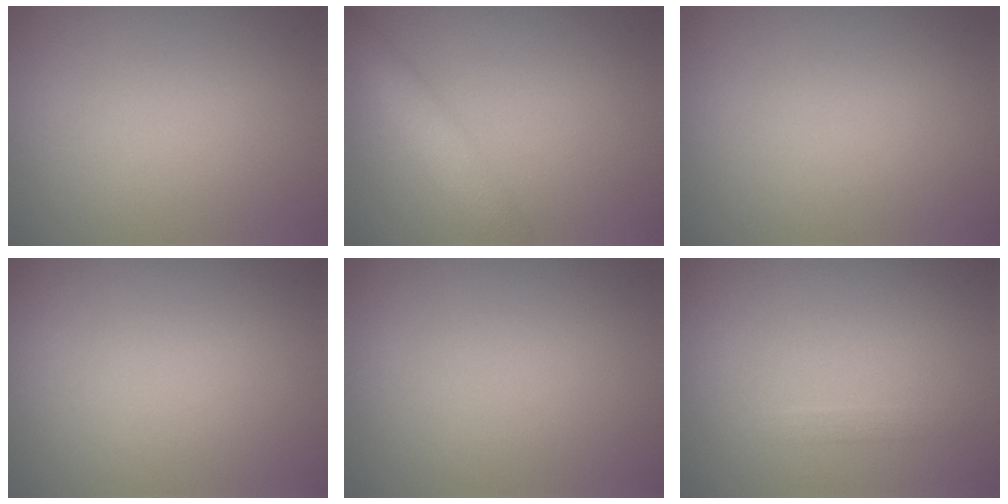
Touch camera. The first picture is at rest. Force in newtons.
{"total": 3.1, "press": 3.1, "slide": 0.1}
{"total": 0.0}
{"total": 0.0}
{"total": 0.0}
{"total": 0.6, "press": 0.6, "slide": 0.0}